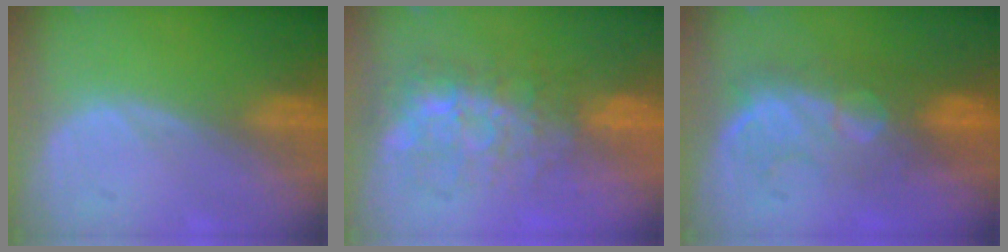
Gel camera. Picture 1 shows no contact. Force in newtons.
{"total": 8.7, "press": 7.5, "slide": 4.3}
{"total": 8.2, "press": 7.9, "slide": 2.2}